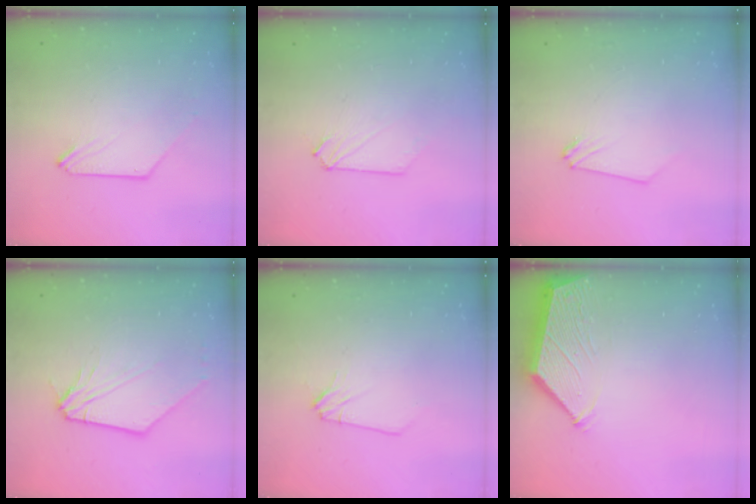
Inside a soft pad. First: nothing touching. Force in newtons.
{"total": 0.8, "press": 0.8, "slide": 0.2}
{"total": 0.0}
{"total": 8.5, "press": 8.4, "slide": 1.5}
{"total": 1.1, "press": 1.1, "slide": 0.1}
{"total": 3.8, "press": 3.7, "slide": 0.6}